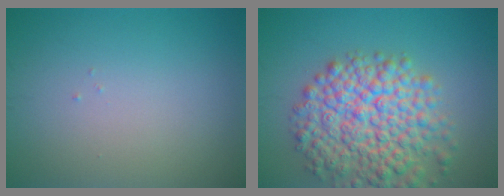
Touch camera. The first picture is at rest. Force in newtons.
{"total": 9.0, "press": 9.0, "slide": 0.4}